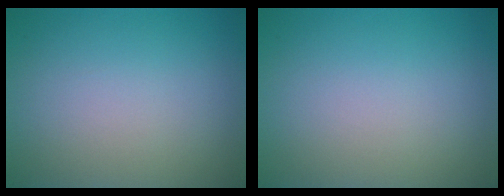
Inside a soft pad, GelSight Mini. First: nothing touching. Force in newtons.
{"total": 0.0}